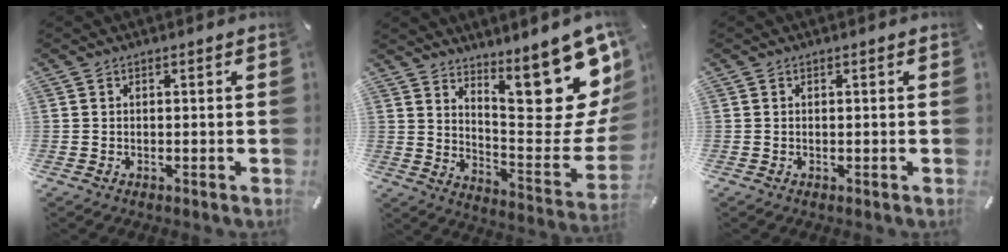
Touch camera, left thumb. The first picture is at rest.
{"total": 22.2, "force": [13.2, 8.0, 16.0], "torque": [-0.183, -0.117, 0.219]}
{"total": 0.0}